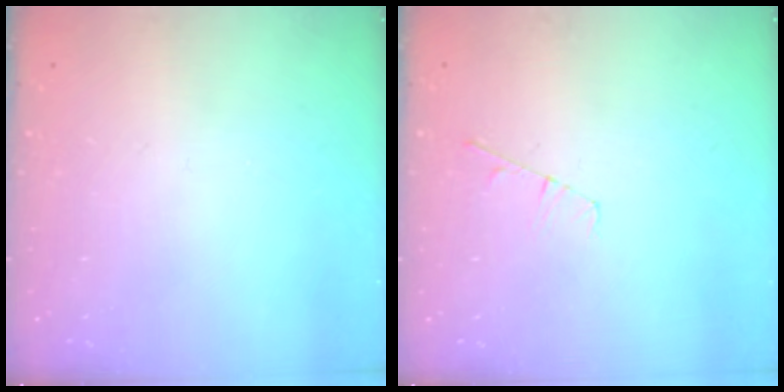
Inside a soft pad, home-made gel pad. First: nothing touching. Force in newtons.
{"total": 3.1, "press": 3.1, "slide": 0.4}